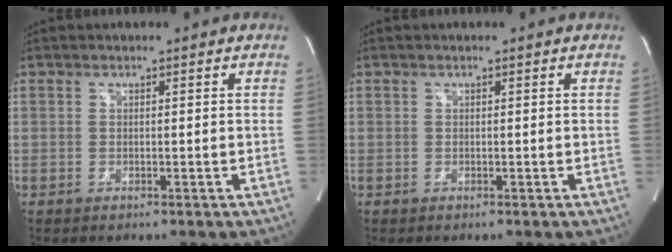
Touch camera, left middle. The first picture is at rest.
{"total": 0.0}